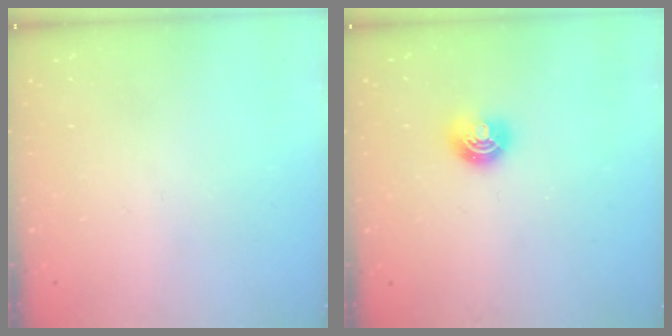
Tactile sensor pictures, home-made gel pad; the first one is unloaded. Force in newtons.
{"total": 6.6, "press": 6.6, "slide": 0.5}